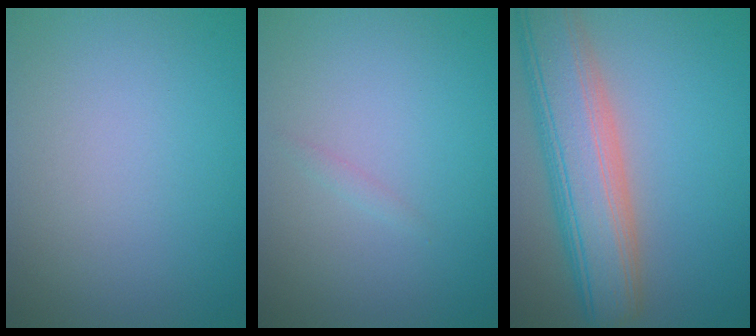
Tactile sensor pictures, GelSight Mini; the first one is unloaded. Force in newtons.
{"total": 0.5, "press": 0.5, "slide": 0.0}
{"total": 9.7, "press": 9.6, "slide": 0.8}